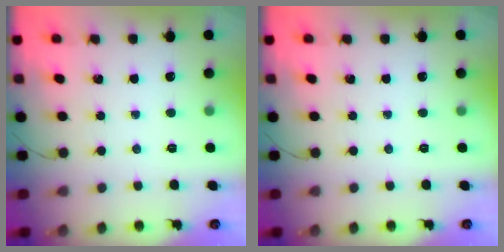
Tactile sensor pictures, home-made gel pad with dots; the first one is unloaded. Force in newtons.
{"total": 0.0}